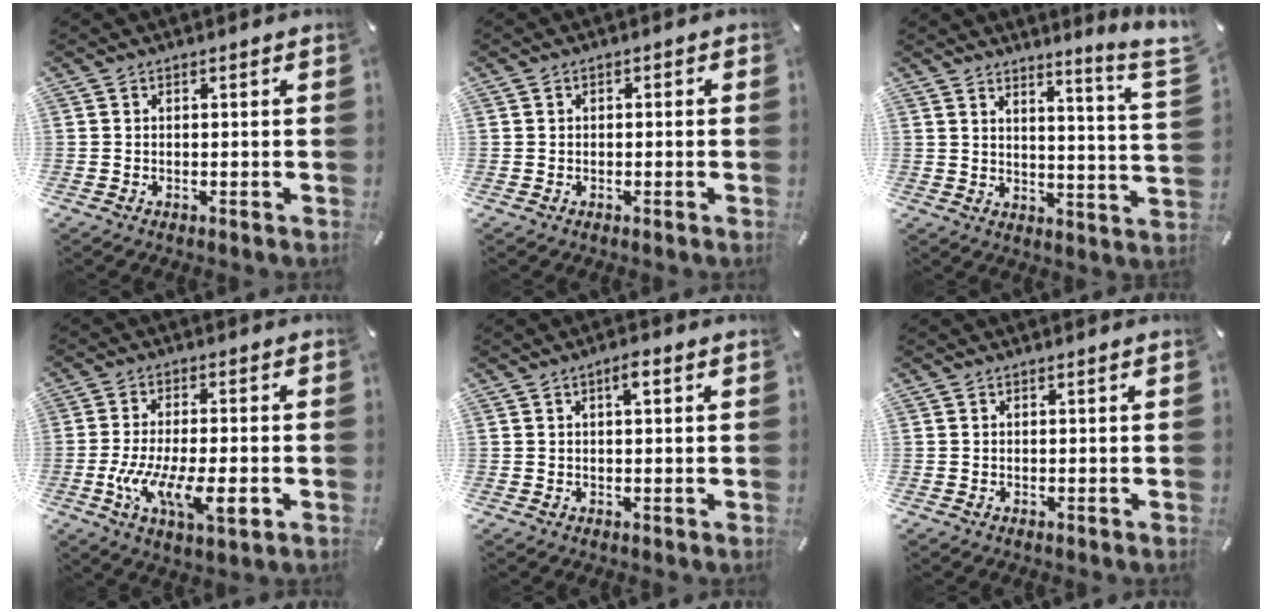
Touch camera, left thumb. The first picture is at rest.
{"total": 0.9, "force": [-0.4, 0.8, 0.3], "torque": [-0.006, 0.003, -0.009]}
{"total": 6.0, "force": [5.0, -0.9, 3.3], "torque": [-0.050, -0.051, 0.077]}
{"total": 12.5, "force": [-3.4, 4.7, 11.1], "torque": [-0.218, -0.003, -0.057]}
{"total": 2.7, "force": [1.0, 0.7, 2.4], "torque": [-0.042, 0.002, 0.014]}
{"total": 0.0}